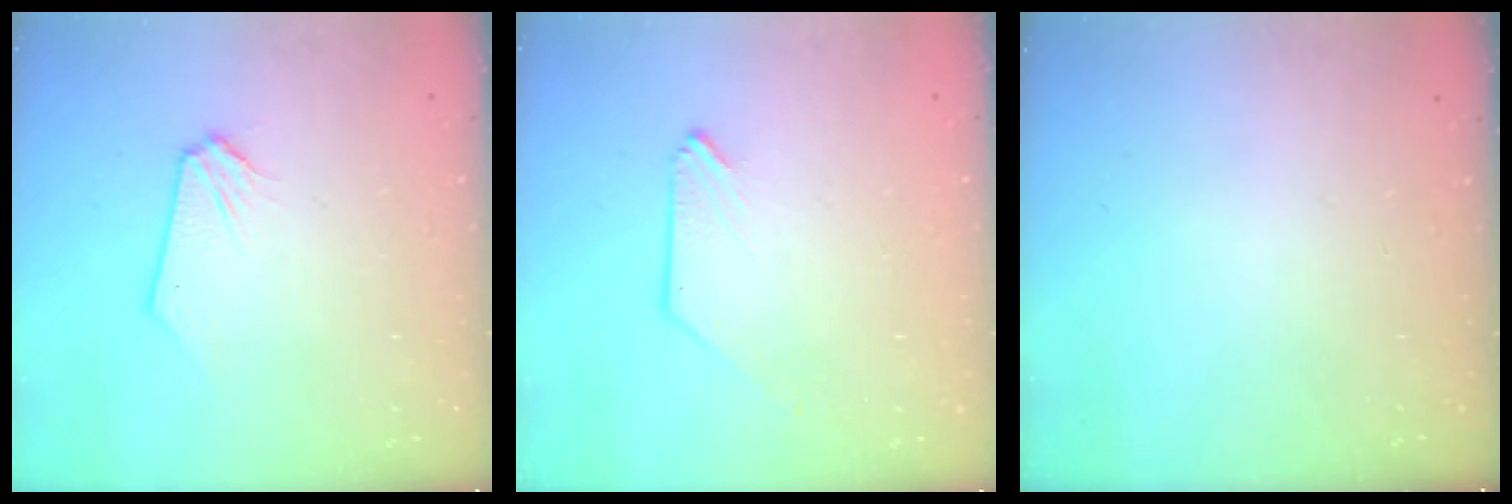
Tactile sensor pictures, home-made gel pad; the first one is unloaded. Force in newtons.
{"total": 0.0}
{"total": 0.0}